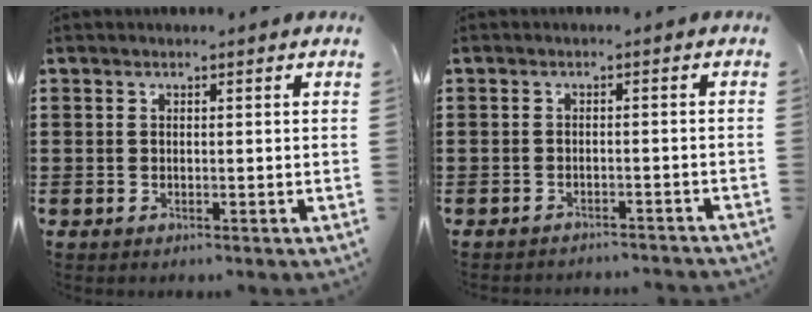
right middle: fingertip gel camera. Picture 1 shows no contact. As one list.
[{"total": 1.9, "force": [-1.9, -0.1, 0.0], "torque": [-0.006, -0.001, -0.040]}]